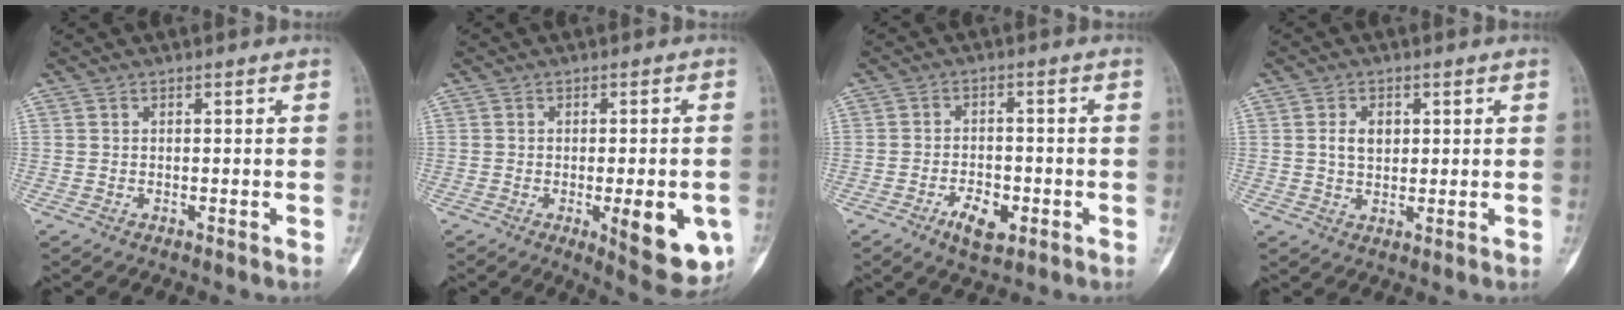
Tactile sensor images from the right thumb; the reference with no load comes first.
{"total": 12.1, "force": [-3.7, 3.9, 10.9], "torque": [-0.123, -0.006, -0.039]}
{"total": 6.0, "force": [-2.8, 3.1, 4.2], "torque": [-0.058, 0.016, -0.046]}
{"total": 3.5, "force": [0.9, 2.5, 2.2], "torque": [-0.022, 0.003, 0.015]}